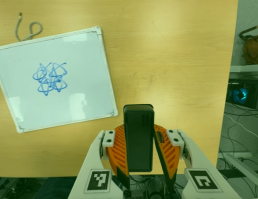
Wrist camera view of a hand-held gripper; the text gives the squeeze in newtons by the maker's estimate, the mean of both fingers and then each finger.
{"total": 6.0, "left": 5.0, "right": 6.9}